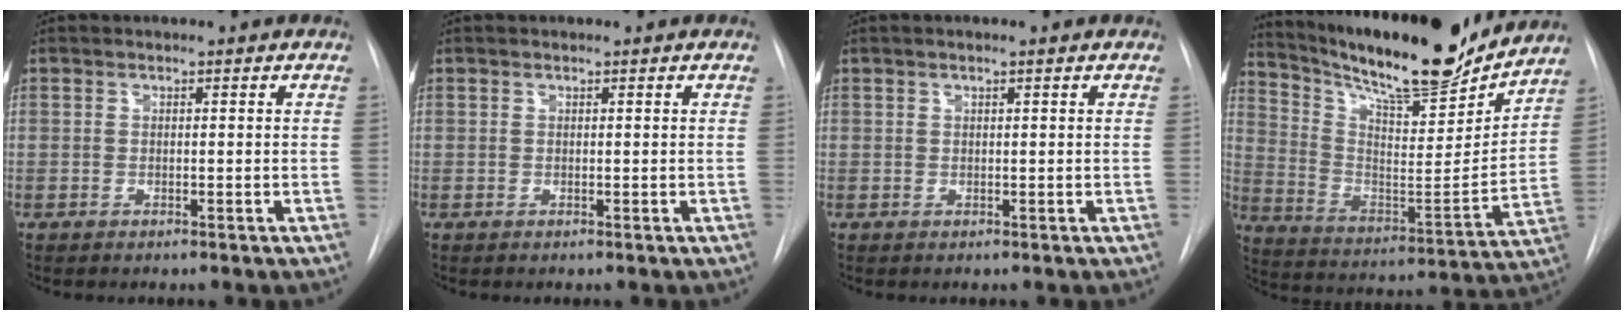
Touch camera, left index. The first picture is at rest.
{"total": 0.0}
{"total": 1.0, "force": [0.7, -0.1, 0.8], "torque": [-0.019, 0.003, 0.011]}
{"total": 22.1, "force": [19.3, 3.4, 10.2], "torque": [-0.187, -0.025, 0.302]}